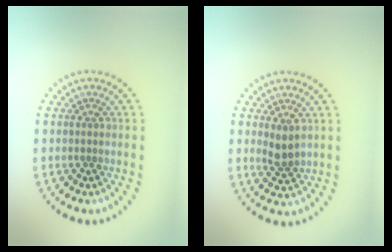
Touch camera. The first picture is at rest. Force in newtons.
{"total": 1.7, "press": 1.6, "slide": 0.6}